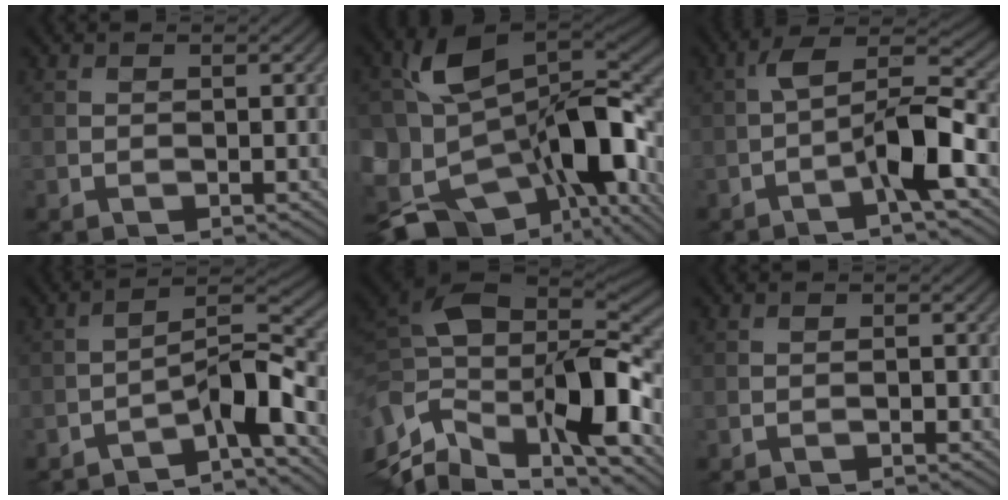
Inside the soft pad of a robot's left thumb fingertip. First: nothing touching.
{"total": 17.1, "force": [-3.4, 10.3, 13.2], "torque": [-0.261, -0.015, -0.048]}
{"total": 8.0, "force": [-2.7, 2.1, 7.2], "torque": [-0.123, 0.025, -0.062]}
{"total": 7.2, "force": [-5.0, 1.5, 5.0], "torque": [-0.076, 0.019, -0.094]}
{"total": 17.1, "force": [-3.1, 9.1, 14.1], "torque": [-0.294, -0.032, -0.040]}
{"total": 0.6, "force": [-0.4, 0.3, 0.4], "torque": [-0.003, 0.000, -0.006]}